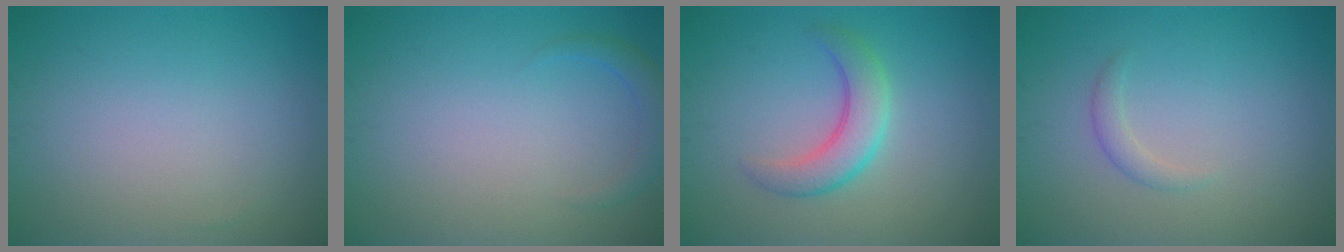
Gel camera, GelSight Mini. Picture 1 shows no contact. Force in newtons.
{"total": 1.5, "press": 1.5, "slide": 0.2}
{"total": 3.6, "press": 3.6, "slide": 0.2}
{"total": 1.1, "press": 1.1, "slide": 0.0}